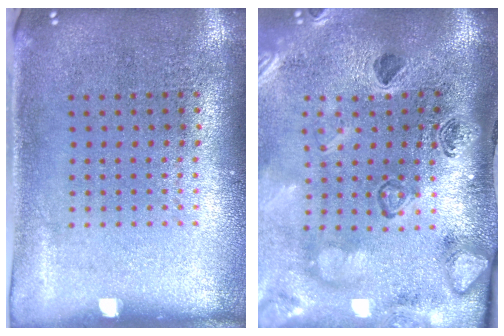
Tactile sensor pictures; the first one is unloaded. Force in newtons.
{"total": 2.8, "press": 2.5, "slide": 1.3}